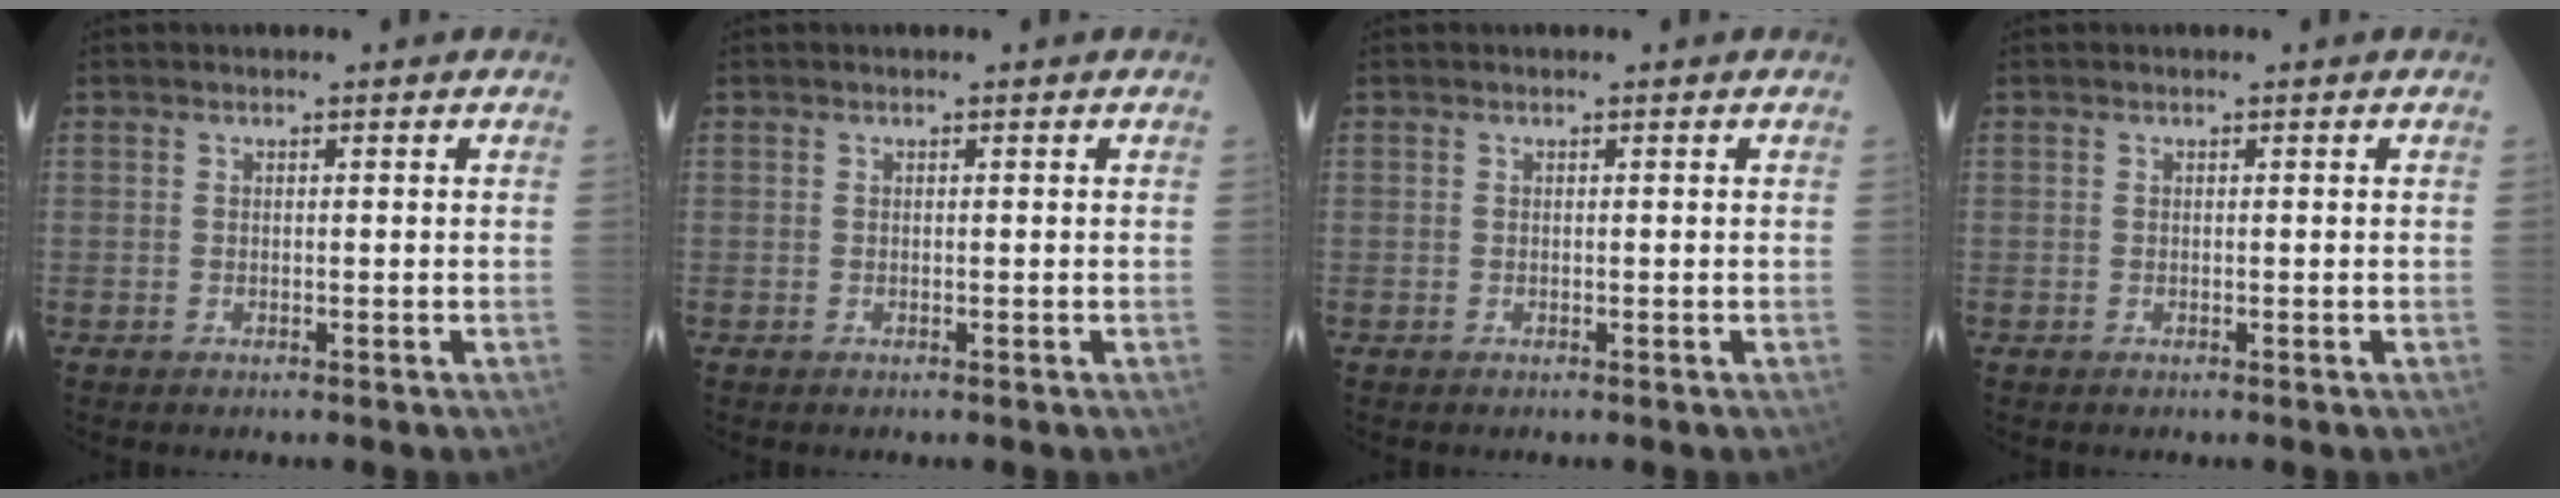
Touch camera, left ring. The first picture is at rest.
{"total": 0.0}
{"total": 0.0}
{"total": 0.0}